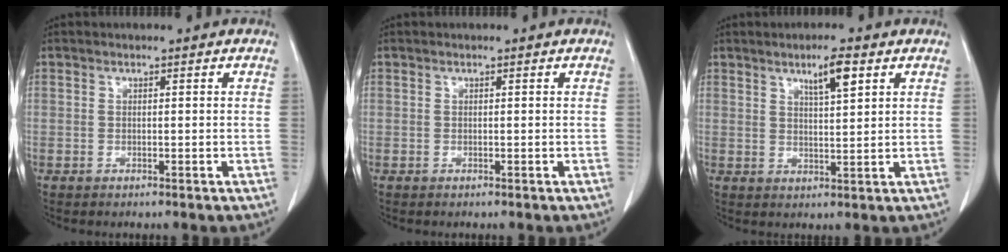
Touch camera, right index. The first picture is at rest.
{"total": 0.0}
{"total": 4.8, "force": [2.6, 0.5, 3.9], "torque": [-0.065, 0.000, 0.045]}